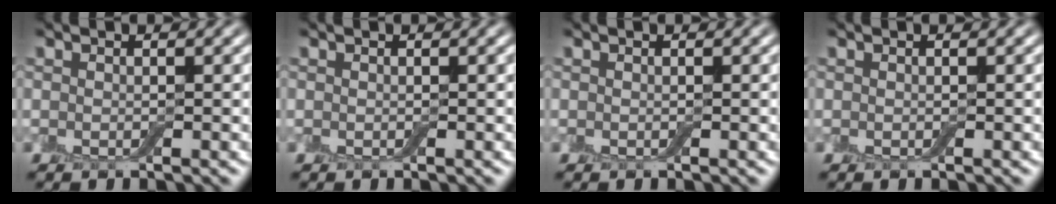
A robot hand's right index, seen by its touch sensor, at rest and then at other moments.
{"total": 0.0}
{"total": 0.0}
{"total": 0.0}